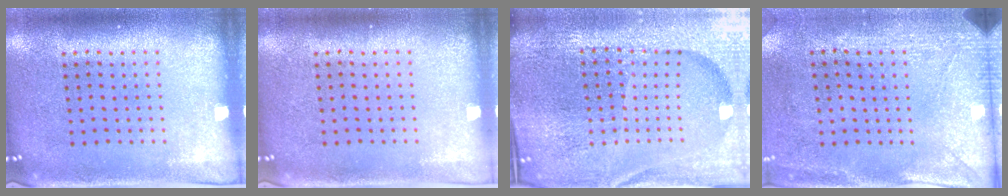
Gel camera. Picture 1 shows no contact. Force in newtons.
{"total": 0.0}
{"total": 6.7, "press": 5.8, "slide": 3.3}
{"total": 2.9, "press": 2.3, "slide": 1.8}